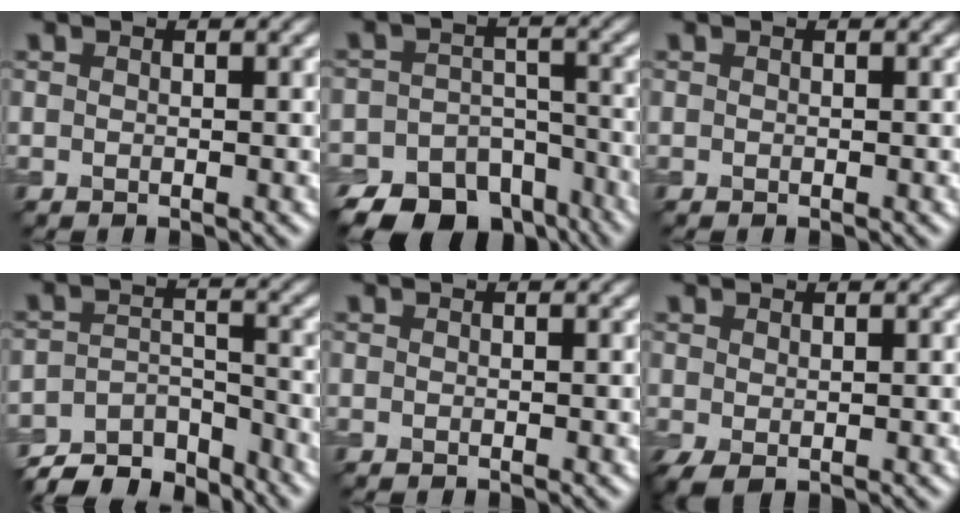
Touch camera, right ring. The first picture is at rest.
{"total": 13.4, "force": [-9.9, 8.2, 3.6], "torque": [-0.060, -0.035, -0.125]}
{"total": 0.0}
{"total": 7.1, "force": [-6.3, 2.4, 2.3], "torque": [-0.035, -0.008, -0.106]}
{"total": 0.0}
{"total": 1.2, "force": [0.0, 0.7, 1.0], "torque": [-0.026, -0.004, 0.003]}